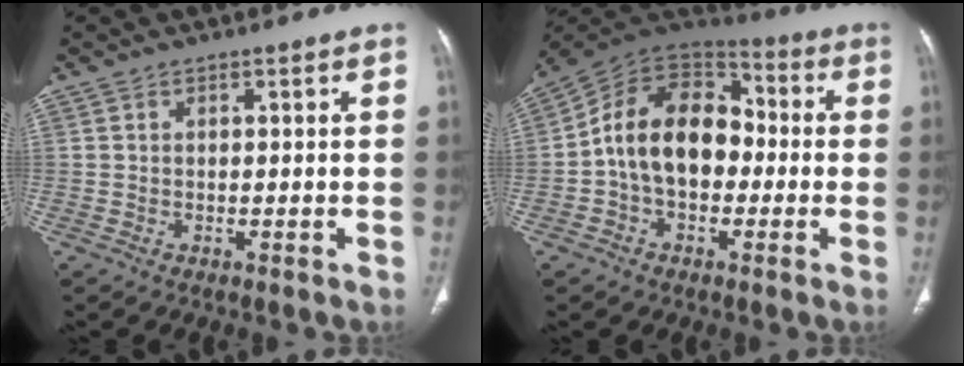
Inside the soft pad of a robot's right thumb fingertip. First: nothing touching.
{"total": 15.9, "force": [-1.2, 11.0, 11.4], "torque": [-0.168, 0.048, -0.033]}